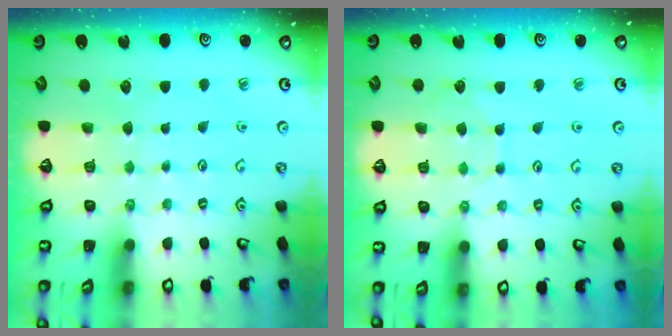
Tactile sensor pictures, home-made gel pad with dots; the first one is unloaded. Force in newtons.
{"total": 5.4, "press": 5.4, "slide": 0.6}